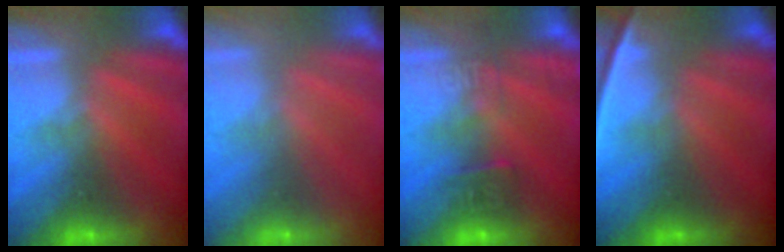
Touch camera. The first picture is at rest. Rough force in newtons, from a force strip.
{"total": 8.5}
{"total": 10.8}
{"total": 2.4}